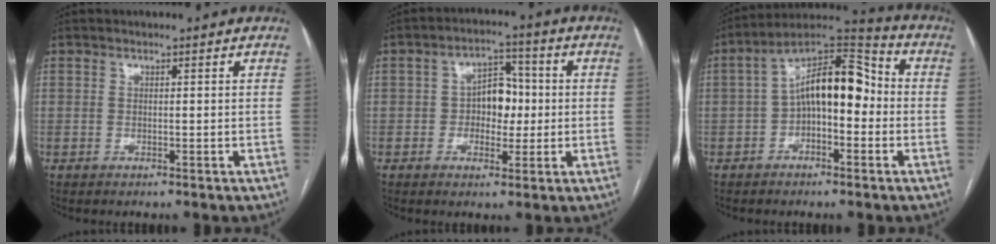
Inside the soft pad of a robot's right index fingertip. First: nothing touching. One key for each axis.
{"total": 6.4, "fx": -0.3, "fy": 4.0, "fz": 5.0, "tx": -0.075, "ty": 0.021, "tz": -0.004}
{"total": 12.2, "fx": -0.5, "fy": 5.1, "fz": 11.1, "tx": -0.186, "ty": 0.053, "tz": -0.014}